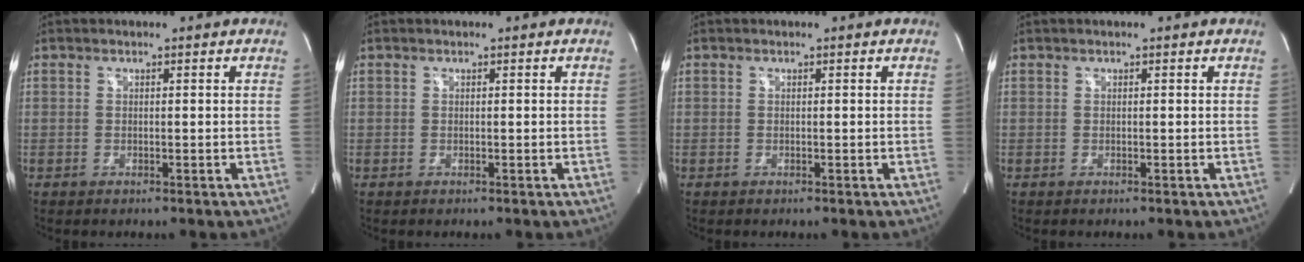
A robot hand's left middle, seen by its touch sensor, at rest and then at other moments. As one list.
[{"total": 0.0}, {"total": 0.0}, {"total": 0.0}]